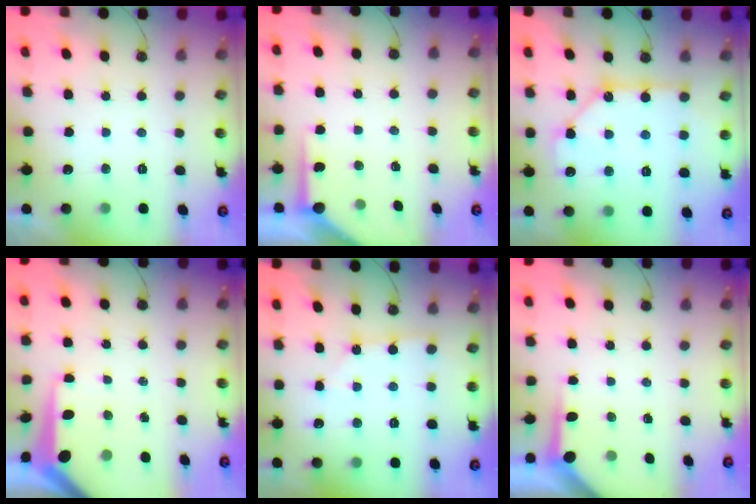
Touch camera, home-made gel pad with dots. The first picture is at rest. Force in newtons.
{"total": 5.7, "press": 5.7, "slide": 0.7}
{"total": 11.2, "press": 11.2, "slide": 1.2}
{"total": 10.1, "press": 10.0, "slide": 1.0}
{"total": 1.9, "press": 1.9, "slide": 0.3}
{"total": 3.9, "press": 3.9, "slide": 0.3}